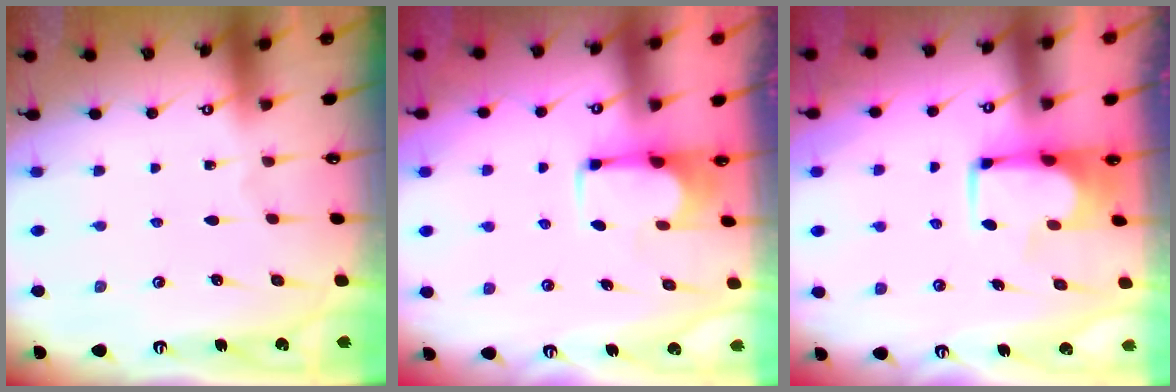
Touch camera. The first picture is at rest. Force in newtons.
{"total": 1.8, "press": 1.5, "slide": 0.9}
{"total": 1.9, "press": 1.9, "slide": 0.2}